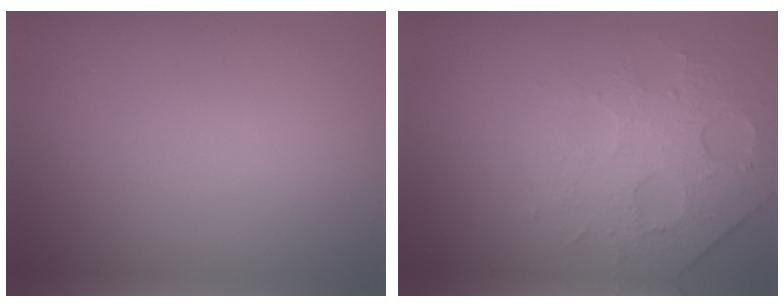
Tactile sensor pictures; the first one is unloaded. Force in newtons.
{"total": 4.8, "press": 3.2, "slide": 3.6}